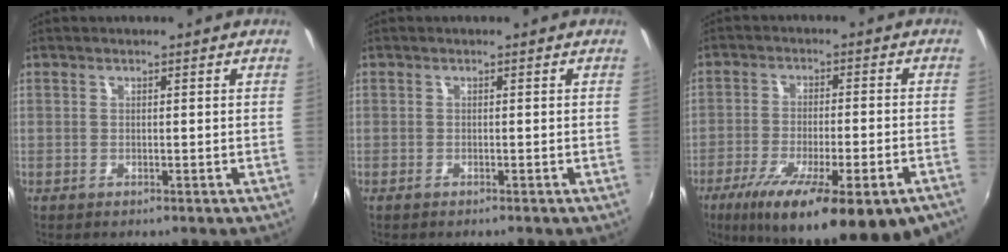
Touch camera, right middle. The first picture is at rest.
{"total": 0.5, "force": [-0.5, 0.1, 0.2], "torque": [-0.002, -0.003, -0.011]}
{"total": 22.1, "force": [-13.8, 4.9, 16.6], "torque": [-0.282, -0.065, -0.204]}